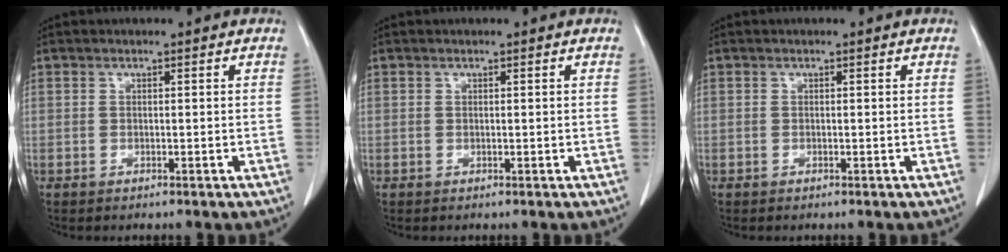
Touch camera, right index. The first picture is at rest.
{"total": 0.0}
{"total": 0.0}